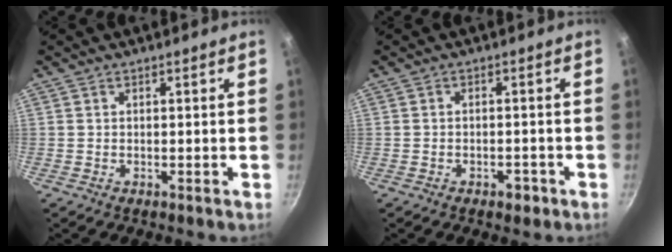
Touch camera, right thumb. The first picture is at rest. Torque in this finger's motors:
{"motor_torque": [-0.20, 0.16, -0.09, 0.04, -0.03]}